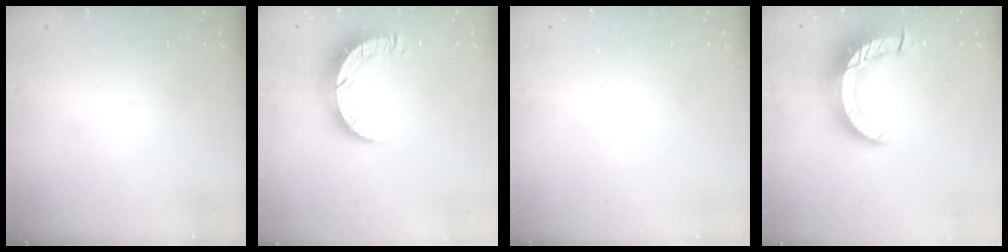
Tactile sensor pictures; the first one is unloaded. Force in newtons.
{"total": 9.4, "press": 9.4, "slide": 0.7}
{"total": 0.0}
{"total": 13.7, "press": 13.7, "slide": 1.3}